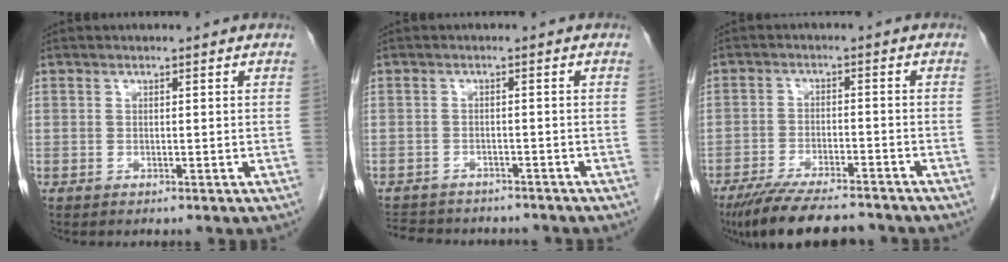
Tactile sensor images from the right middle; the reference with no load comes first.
{"total": 10.8, "force": [-9.5, 3.9, 3.3], "torque": [-0.074, 0.005, -0.122]}
{"total": 13.2, "force": [-11.4, 2.3, 6.2], "torque": [-0.103, -0.016, -0.174]}